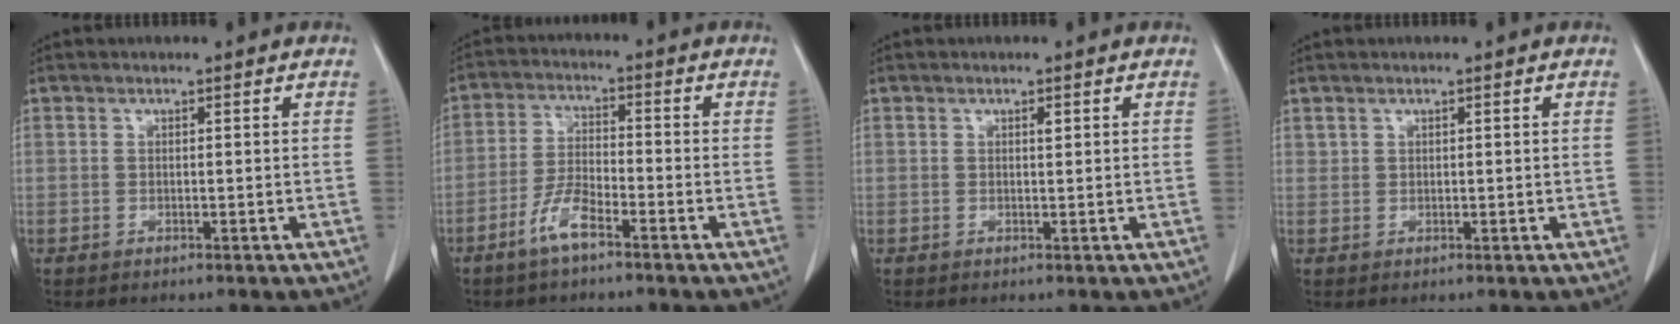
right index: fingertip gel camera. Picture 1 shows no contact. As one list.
[{"total": 5.6, "force": [-3.7, 1.1, 4.0], "torque": [-0.089, -0.002, -0.076]}, {"total": 0.6, "force": [0.3, 0.2, 0.5], "torque": [-0.011, -0.002, 0.005]}, {"total": 0.7, "force": [0.5, 0.4, 0.2], "torque": [0.003, 0.004, 0.011]}]